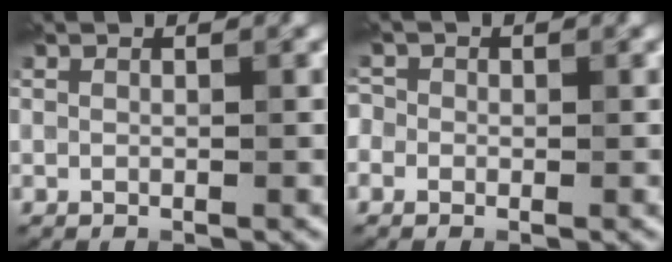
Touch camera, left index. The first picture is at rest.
{"total": 1.6, "force": [0.1, 1.5, 0.5], "torque": [0.001, 0.007, -0.017]}